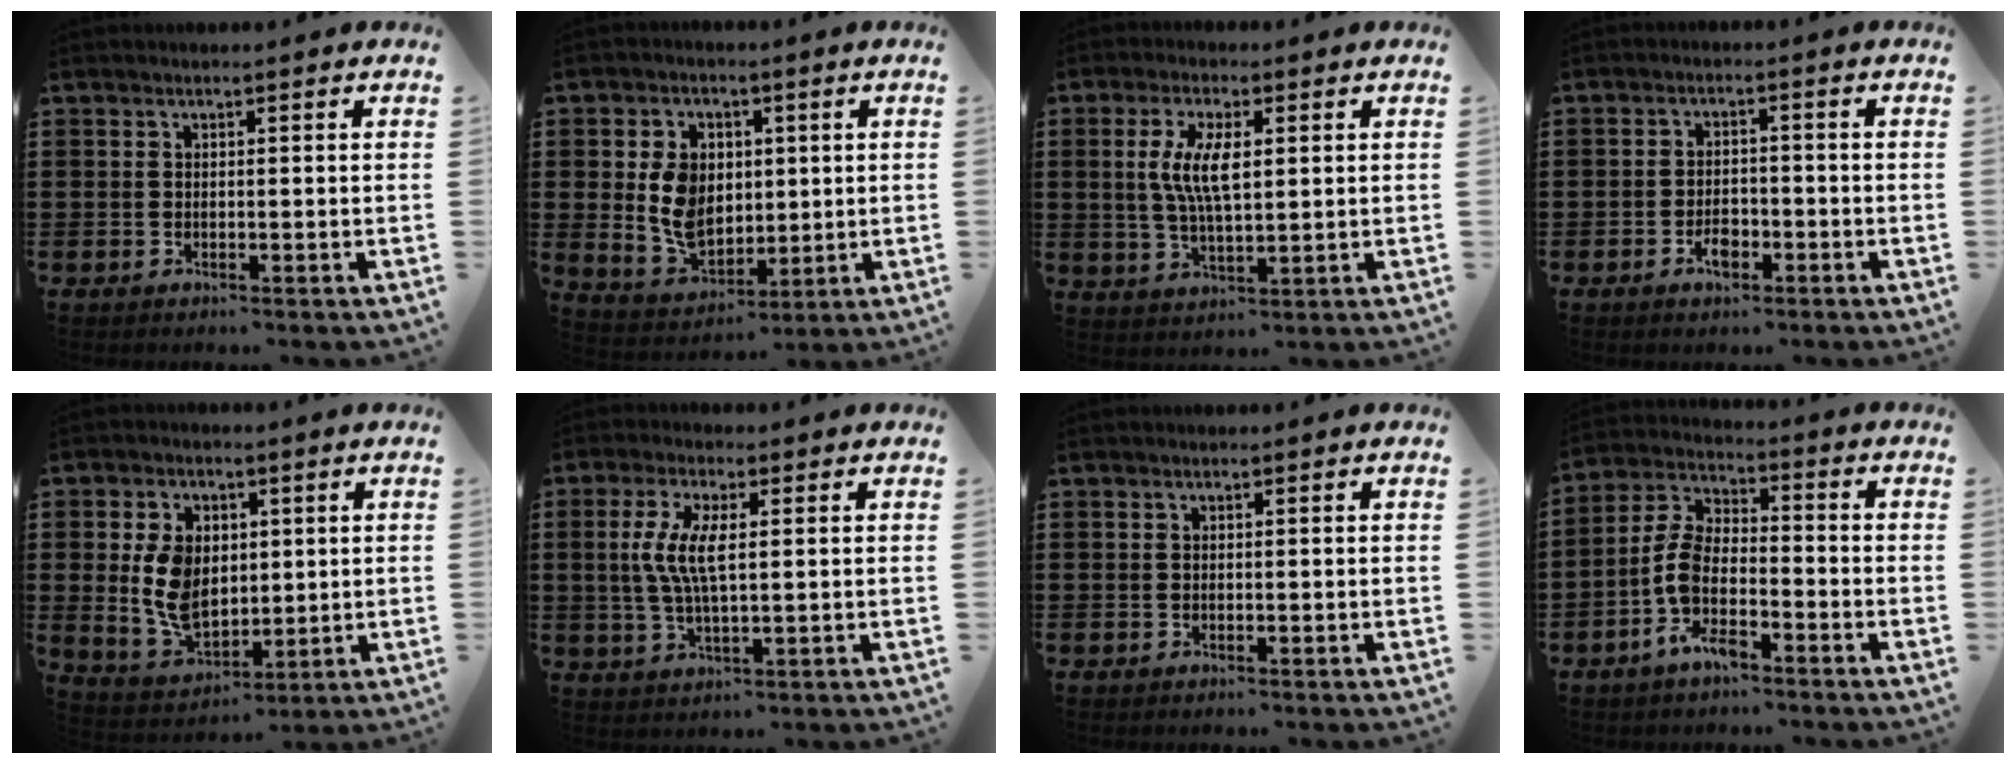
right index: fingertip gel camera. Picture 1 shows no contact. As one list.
[{"total": 8.5, "force": [1.1, 6.7, 5.2], "torque": [-0.114, 0.010, 0.019]}, {"total": 7.2, "force": [1.4, 2.6, 6.6], "torque": [-0.139, 0.006, 0.021]}, {"total": 3.4, "force": [-1.7, 1.8, 2.3], "torque": [-0.043, 0.003, -0.030]}, {"total": 8.9, "force": [1.1, 6.3, 6.2], "torque": [-0.149, 0.006, 0.016]}, {"total": 6.4, "force": [0.8, 1.9, 6.0], "torque": [-0.138, -0.003, 0.007]}, {"total": 0.0}, {"total": 8.0, "force": [-3.4, 3.7, 6.2], "torque": [-0.163, -0.010, -0.075]}]